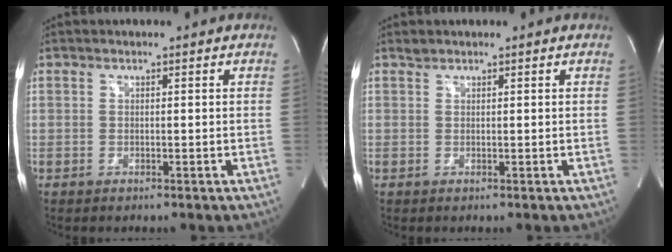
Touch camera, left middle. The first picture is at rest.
{"total": 0.9, "force": [0.8, 0.4, 0.3], "torque": [-0.009, 0.007, 0.017]}